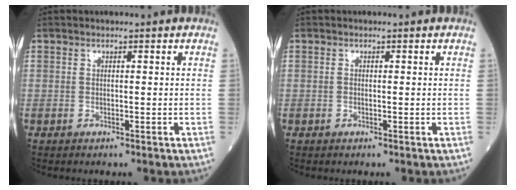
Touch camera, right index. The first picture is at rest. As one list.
[{"total": 0.0}]